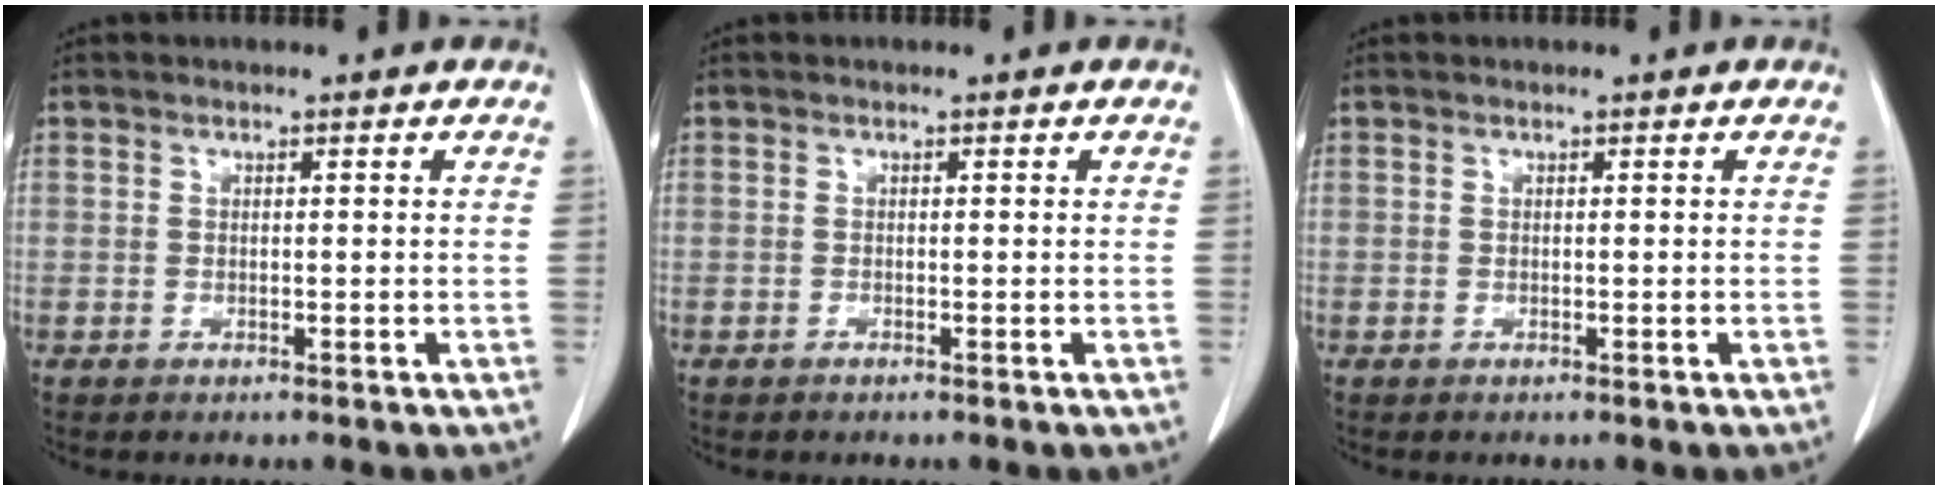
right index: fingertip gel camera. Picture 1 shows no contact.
{"total": 0.0}
{"total": 0.0}